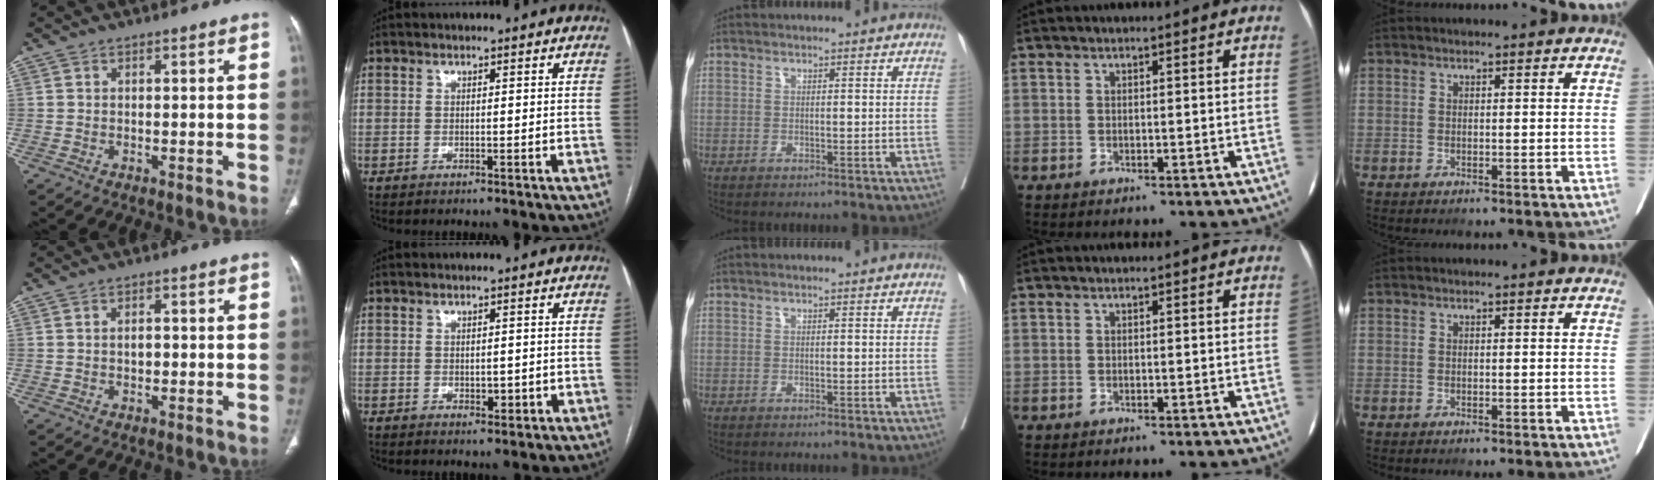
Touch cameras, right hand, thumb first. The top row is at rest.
{"thumb": {"total": 1.7, "force": [0.0, 1.2, 1.3], "torque": [-0.018, 0.003, -0.001]}, "index": {"total": 2.0, "force": [-0.3, 1.2, 1.6], "torque": [-0.021, 0.000, 0.003]}}